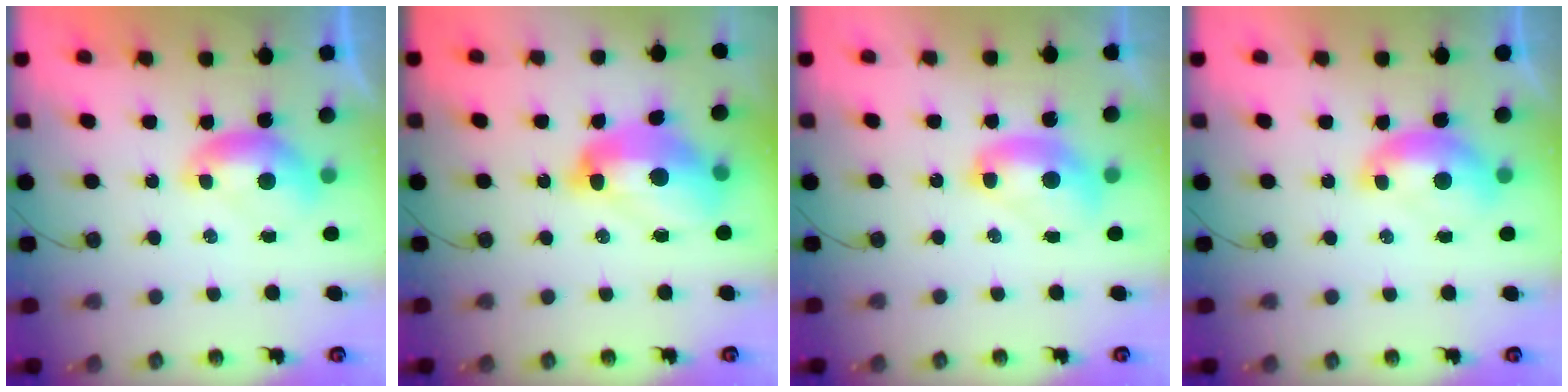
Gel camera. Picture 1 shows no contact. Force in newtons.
{"total": 10.4, "press": 10.3, "slide": 1.3}
{"total": 2.6, "press": 2.6, "slide": 0.1}
{"total": 1.5, "press": 1.4, "slide": 0.6}